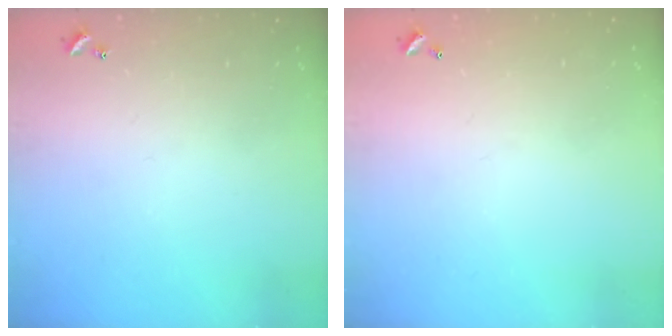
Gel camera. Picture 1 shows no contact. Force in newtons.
{"total": 2.8, "press": 2.8, "slide": 0.1}